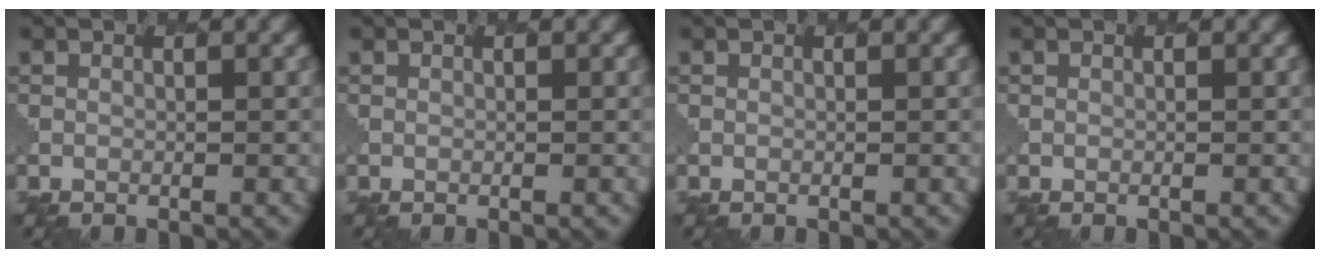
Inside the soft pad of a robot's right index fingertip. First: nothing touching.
{"total": 0.0}
{"total": 0.0}
{"total": 0.0}